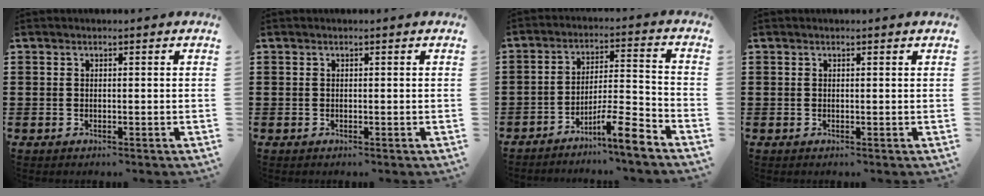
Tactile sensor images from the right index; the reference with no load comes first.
{"total": 0.0}
{"total": 7.6, "force": [-6.0, 0.3, 4.7], "torque": [-0.075, 0.003, -0.111]}
{"total": 0.0}